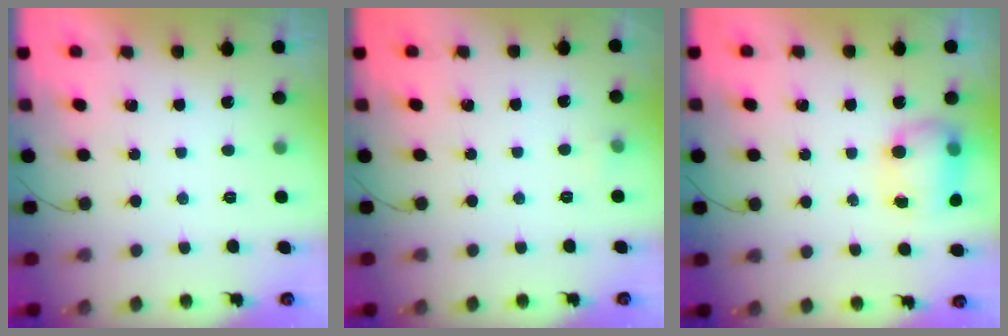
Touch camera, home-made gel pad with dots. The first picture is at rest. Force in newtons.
{"total": 3.0, "press": 2.8, "slide": 1.1}
{"total": 8.2, "press": 8.1, "slide": 0.9}